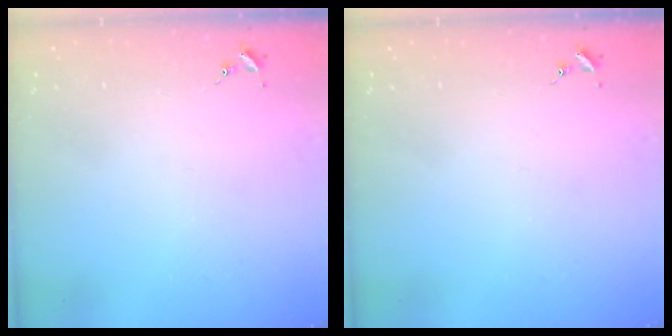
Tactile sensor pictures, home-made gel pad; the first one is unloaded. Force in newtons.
{"total": 0.0}